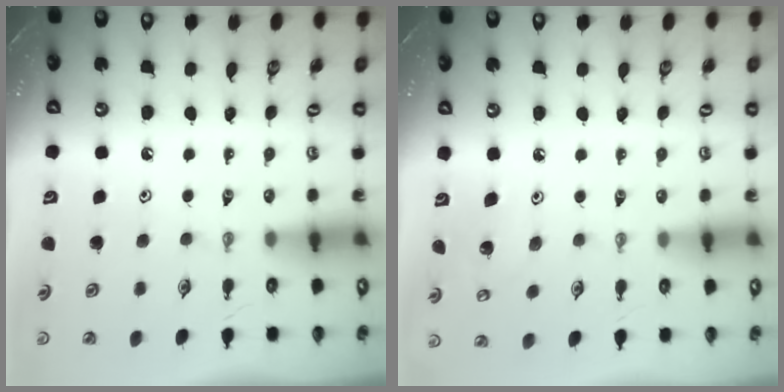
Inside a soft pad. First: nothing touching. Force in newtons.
{"total": 5.0, "press": 5.0, "slide": 0.3}